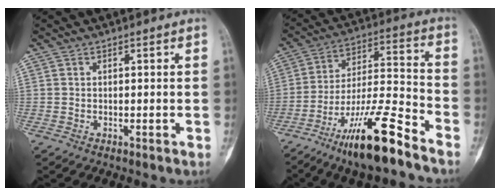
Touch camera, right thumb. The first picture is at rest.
{"total": 16.9, "force": [-11.5, 2.7, 12.0], "torque": [-0.222, 0.074, -0.200]}